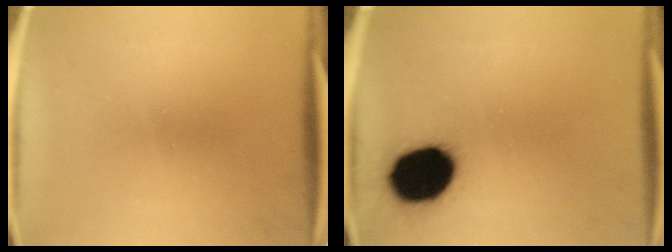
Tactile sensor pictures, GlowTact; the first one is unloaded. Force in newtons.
{"total": 17.4}